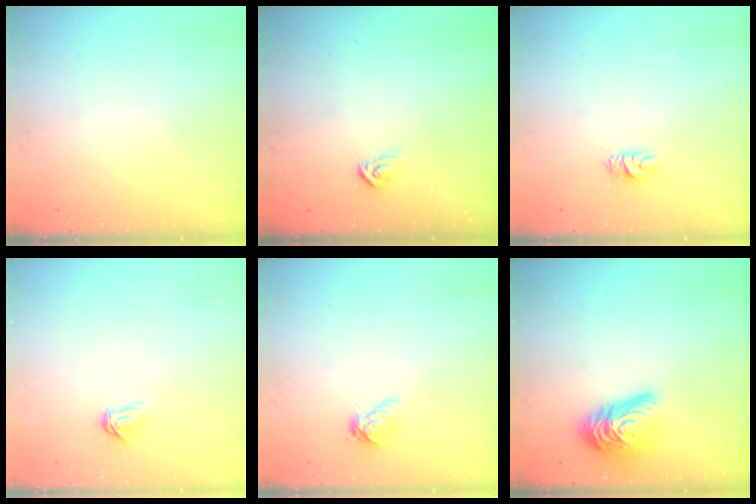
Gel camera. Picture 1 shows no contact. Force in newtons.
{"total": 2.6, "press": 2.6, "slide": 0.3}
{"total": 4.6, "press": 4.6, "slide": 0.4}
{"total": 3.5, "press": 3.5, "slide": 0.3}
{"total": 6.5, "press": 6.5, "slide": 0.4}
{"total": 13.9, "press": 13.9, "slide": 0.7}